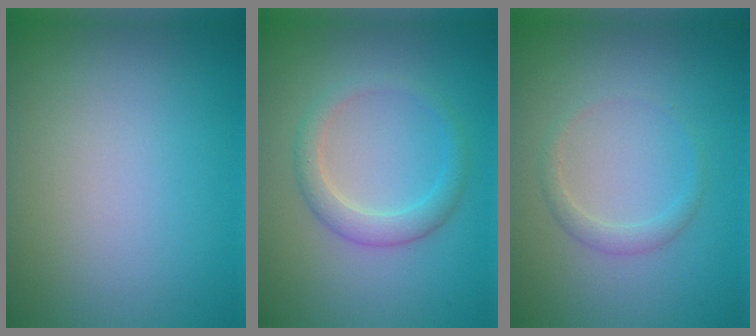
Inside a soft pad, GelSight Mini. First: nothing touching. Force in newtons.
{"total": 2.5, "press": 2.5, "slide": 0.2}
{"total": 1.4, "press": 1.4, "slide": 0.1}